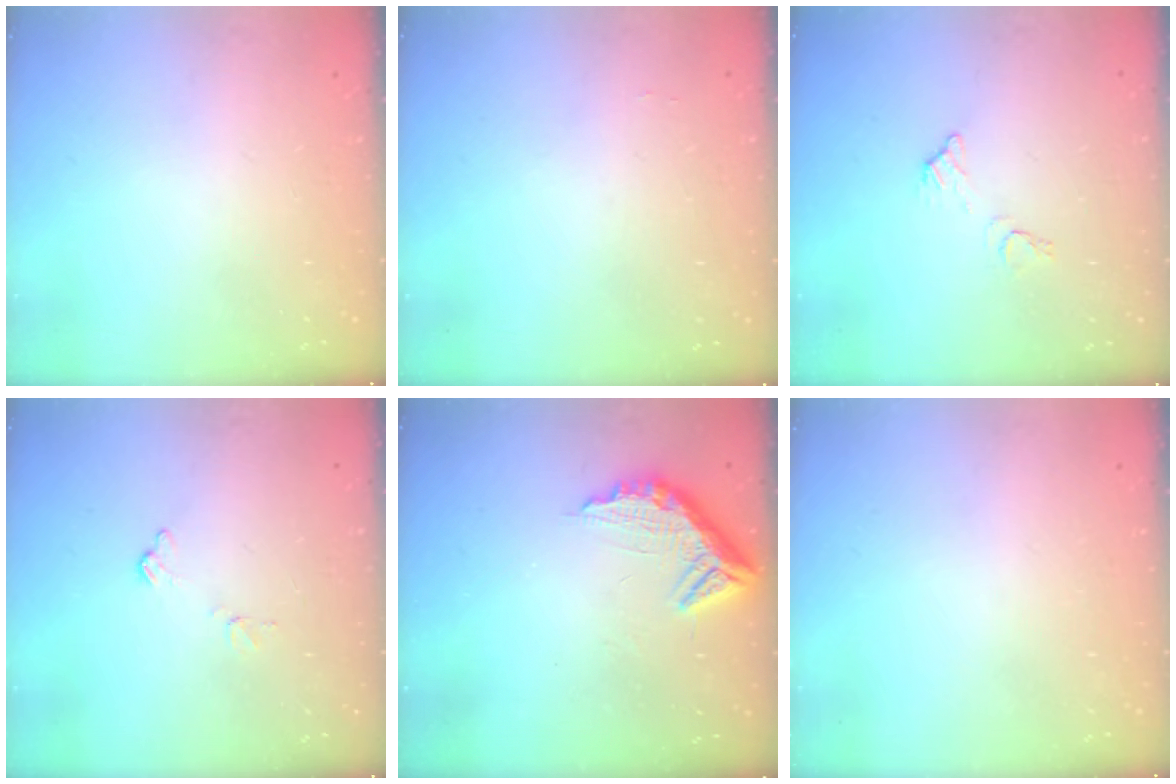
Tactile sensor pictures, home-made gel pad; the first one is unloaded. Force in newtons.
{"total": 5.9, "press": 5.9, "slide": 0.3}
{"total": 5.8, "press": 5.8, "slide": 0.4}
{"total": 5.5, "press": 5.5, "slide": 0.3}
{"total": 11.3, "press": 11.3, "slide": 1.0}
{"total": 0.0}